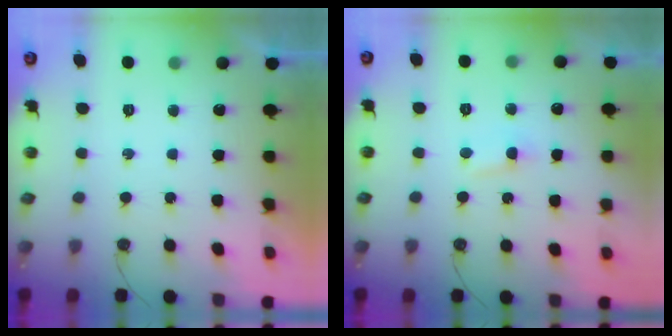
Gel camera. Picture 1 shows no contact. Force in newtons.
{"total": 2.8, "press": 2.7, "slide": 0.7}